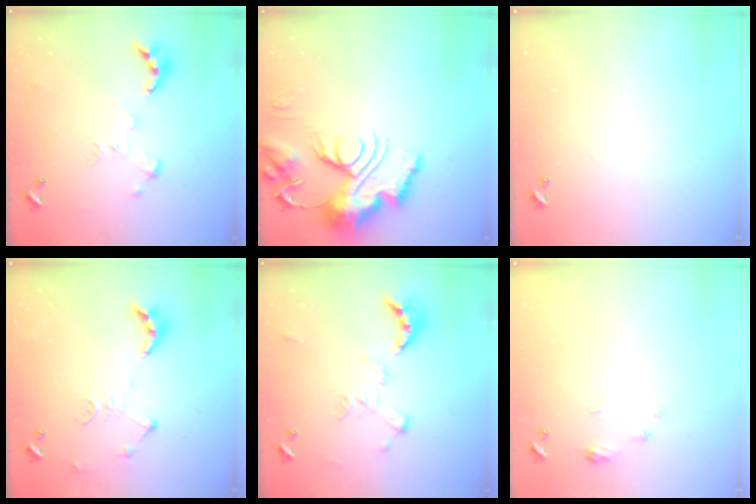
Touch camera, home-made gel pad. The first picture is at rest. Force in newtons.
{"total": 17.9, "press": 17.8, "slide": 1.9}
{"total": 0.0}
{"total": 12.0, "press": 11.9, "slide": 1.3}
{"total": 2.5, "press": 2.0, "slide": 1.5}
{"total": 4.5, "press": 4.5, "slide": 0.6}